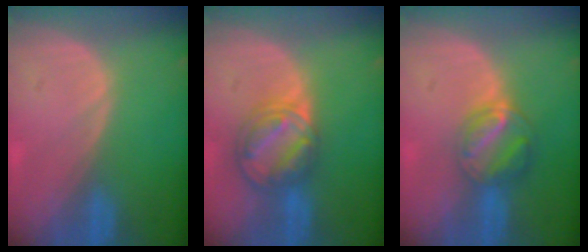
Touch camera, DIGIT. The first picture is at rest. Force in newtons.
{"total": 8.1, "press": 7.0, "slide": 4.1}
{"total": 6.4, "press": 5.6, "slide": 3.1}